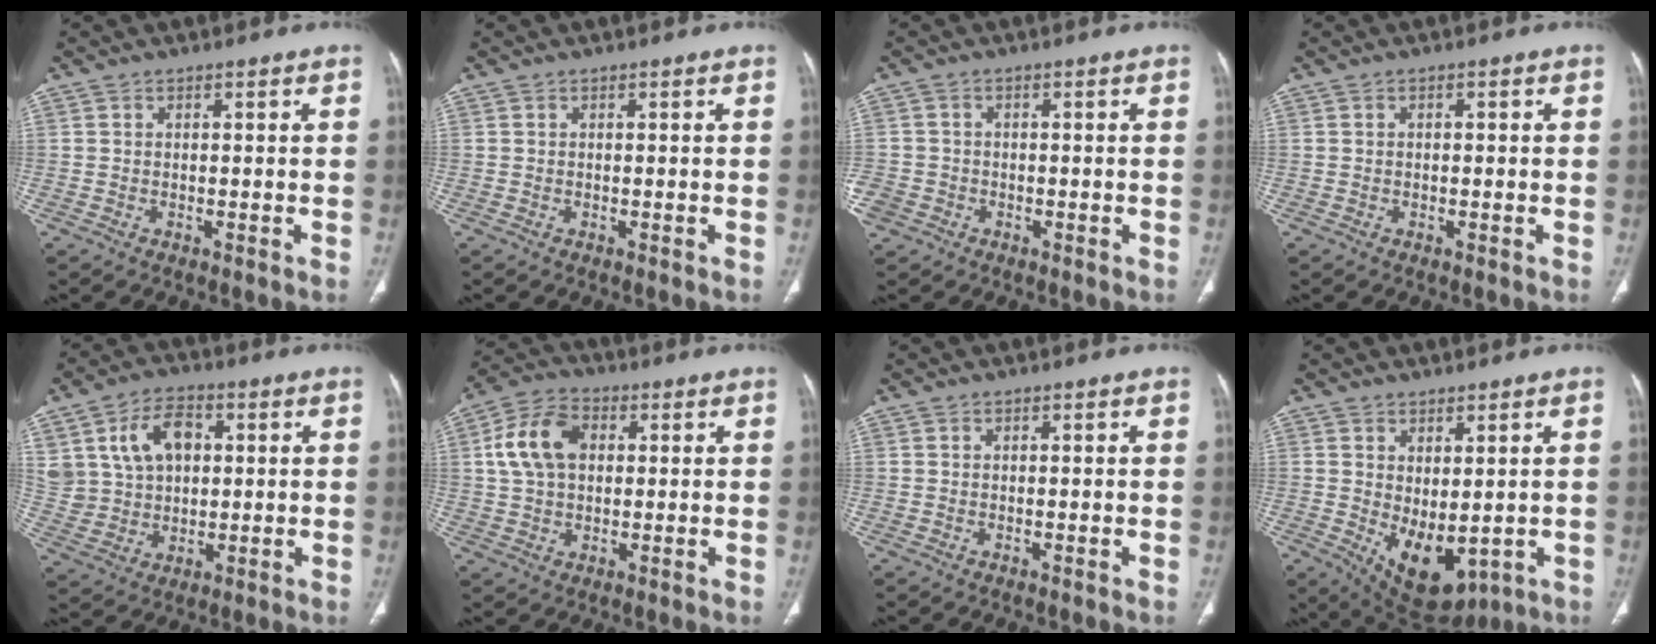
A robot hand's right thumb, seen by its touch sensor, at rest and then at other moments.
{"total": 0.0}
{"total": 4.9, "force": [-2.1, 4.2, 1.4], "torque": [-0.037, 0.015, -0.035]}
{"total": 0.6, "force": [0.1, 0.3, 0.4], "torque": [-0.007, 0.002, 0.001]}
{"total": 12.1, "force": [3.5, 8.8, 7.6], "torque": [-0.112, 0.002, 0.072]}
{"total": 10.8, "force": [2.0, 7.4, 7.6], "torque": [-0.141, 0.018, 0.033]}
{"total": 0.0}
{"total": 10.0, "force": [-1.2, 5.8, 8.1], "torque": [-0.106, -0.009, 0.013]}